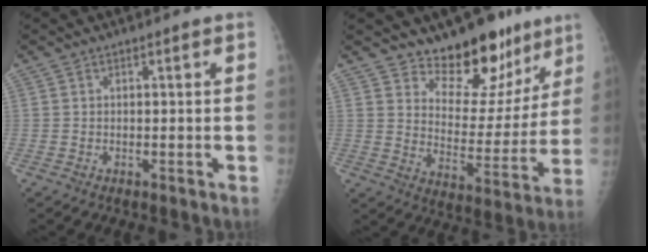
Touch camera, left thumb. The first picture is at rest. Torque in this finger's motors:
{"motor_torque": [0.16, 0.51, 0.00, 0.02, 0.04]}